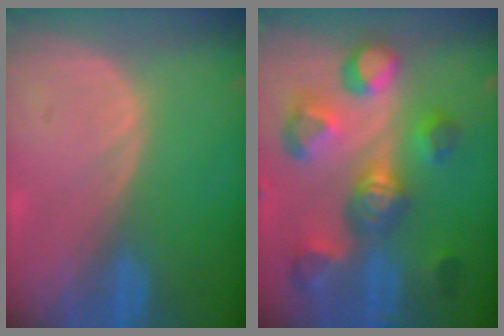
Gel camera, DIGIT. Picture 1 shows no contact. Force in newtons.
{"total": 11.1, "press": 10.1, "slide": 4.7}